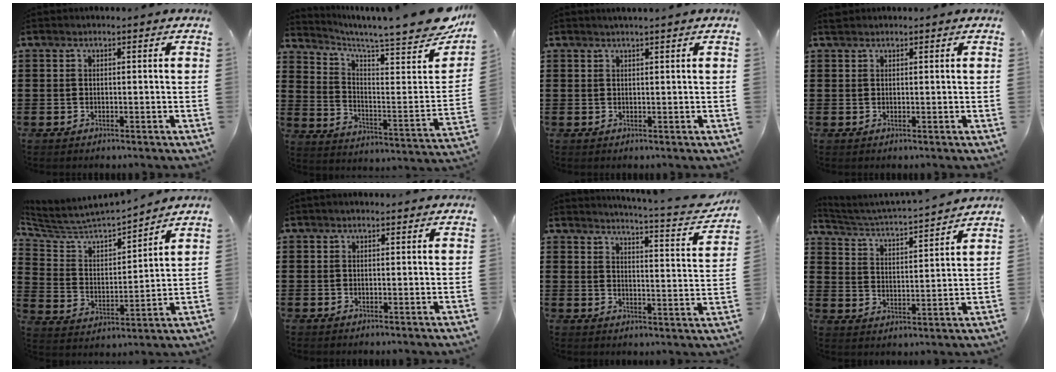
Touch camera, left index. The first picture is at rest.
{"total": 7.1, "force": [6.1, 0.2, 3.7], "torque": [-0.074, -0.068, 0.094]}
{"total": 0.8, "force": [0.7, -0.1, 0.4], "torque": [-0.007, -0.001, 0.014]}
{"total": 0.9, "force": [0.8, 0.4, 0.1], "torque": [-0.004, 0.002, 0.017]}
{"total": 5.0, "force": [4.7, 1.2, 1.4], "torque": [-0.059, -0.038, 0.072]}
{"total": 0.7, "force": [0.5, 0.3, 0.4], "torque": [-0.008, 0.004, 0.009]}
{"total": 4.3, "force": [3.9, -0.5, 1.8], "torque": [-0.039, -0.039, 0.056]}
{"total": 2.6, "force": [2.5, -0.2, 0.7], "torque": [-0.034, -0.030, 0.031]}